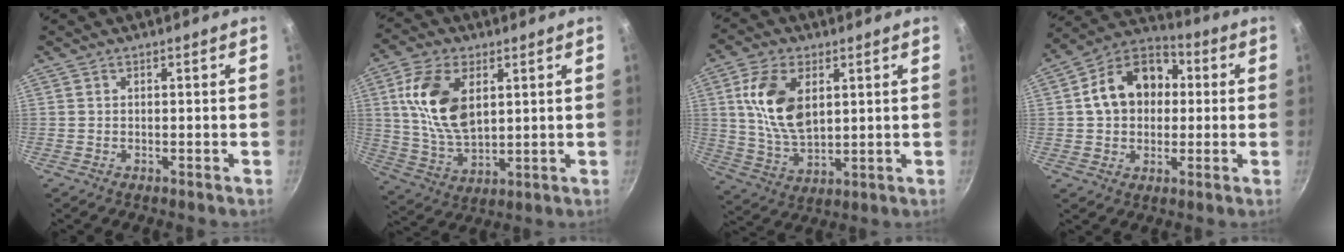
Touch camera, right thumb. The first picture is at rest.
{"total": 14.5, "force": [3.9, 8.4, 11.2], "torque": [-0.197, -0.016, 0.080]}
{"total": 13.3, "force": [3.4, 7.7, 10.2], "torque": [-0.179, -0.016, 0.072]}
{"total": 15.1, "force": [1.9, 11.5, 9.6], "torque": [-0.129, 0.032, 0.014]}